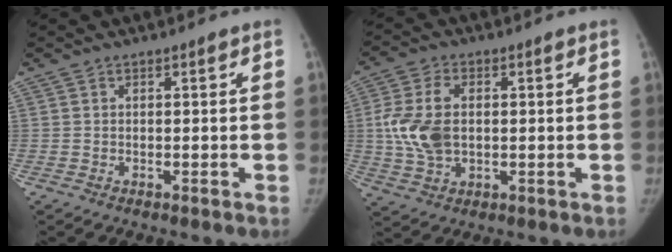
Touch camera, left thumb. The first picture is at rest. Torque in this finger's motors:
{"motor_torque": [0.27, 0.30, 0.75, 0.73, 0.37]}